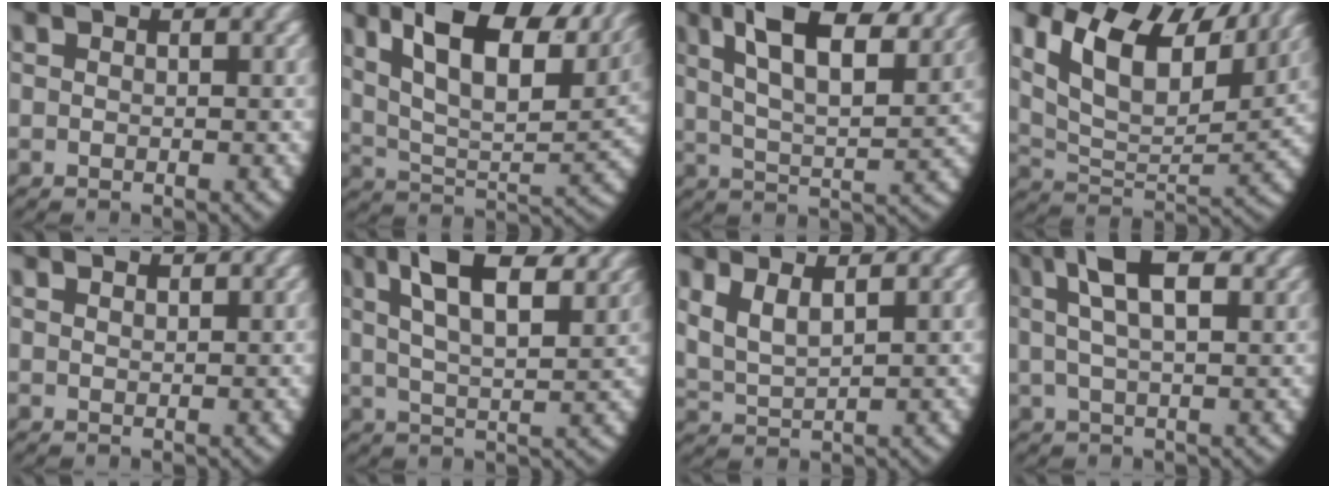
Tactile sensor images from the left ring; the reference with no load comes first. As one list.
[{"total": 13.1, "force": [7.3, 6.4, 8.8], "torque": [-0.177, 0.001, 0.112]}, {"total": 9.6, "force": [5.8, 3.4, 6.8], "torque": [-0.125, 0.009, 0.090]}, {"total": 13.1, "force": [6.1, 8.1, 8.3], "torque": [-0.166, -0.006, 0.094]}, {"total": 1.3, "force": [1.2, -0.6, 0.0], "torque": [0.004, -0.006, 0.027]}, {"total": 8.5, "force": [5.2, 2.8, 6.0], "torque": [-0.112, 0.011, 0.080]}, {"total": 4.8, "force": [1.7, 3.5, 2.9], "torque": [-0.081, -0.005, 0.030]}, {"total": 6.8, "force": [3.5, 2.5, 5.2], "torque": [-0.095, 0.014, 0.053]}]